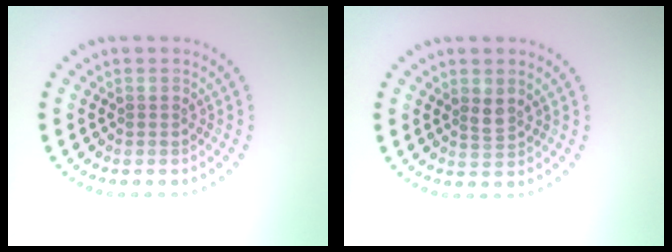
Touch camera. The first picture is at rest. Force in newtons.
{"total": 1.5, "press": 1.1, "slide": 1.0}